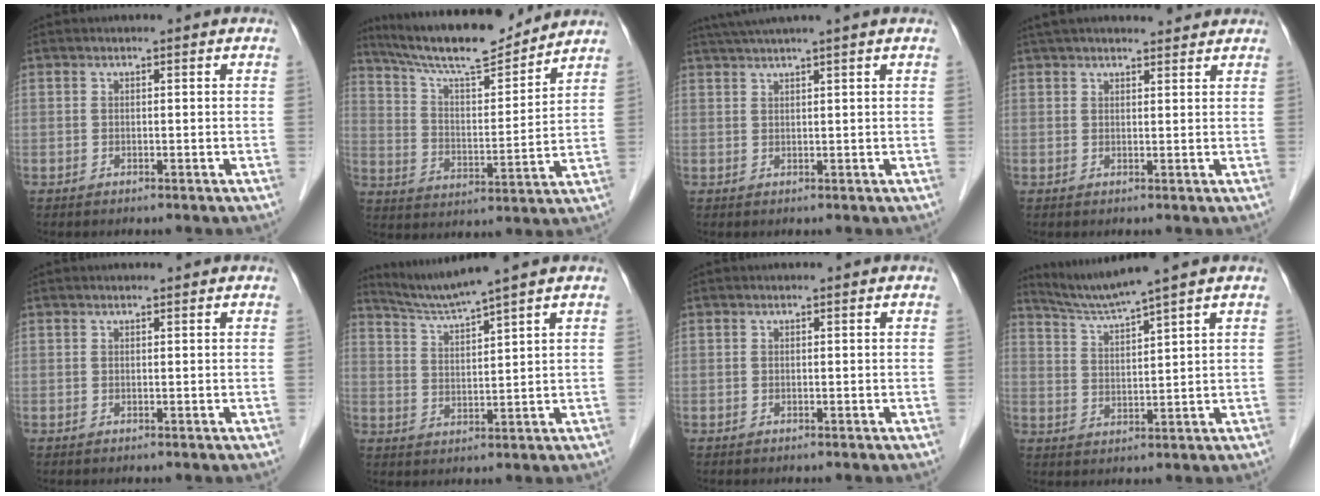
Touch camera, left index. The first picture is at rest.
{"total": 15.8, "force": [14.3, 1.7, 6.6], "torque": [-0.120, 0.004, 0.237]}
{"total": 5.5, "force": [4.3, -1.6, 3.0], "torque": [-0.044, 0.025, 0.075]}
{"total": 12.1, "force": [10.9, 2.2, 4.7], "torque": [-0.068, 0.040, 0.153]}
{"total": 0.8, "force": [0.7, 0.0, 0.4], "torque": [-0.007, 0.009, 0.012]}
{"total": 6.1, "force": [5.4, -2.0, 1.9], "torque": [-0.048, -0.007, 0.110]}
{"total": 0.0}
{"total": 6.3, "force": [5.5, -2.1, 2.2], "torque": [-0.052, -0.007, 0.112]}